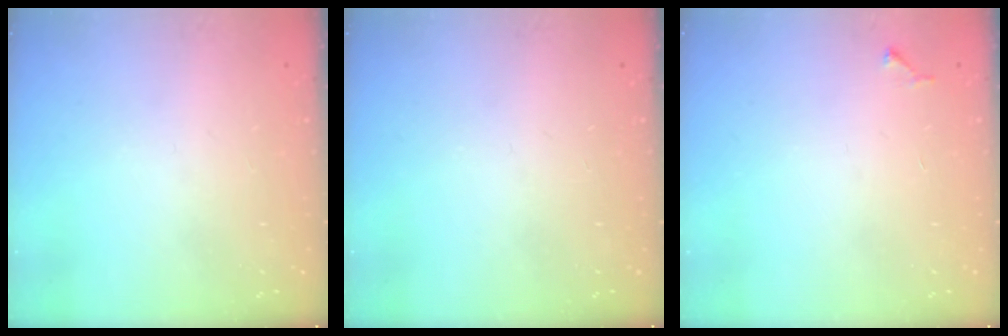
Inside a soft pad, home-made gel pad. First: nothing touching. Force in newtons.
{"total": 0.0}
{"total": 4.2, "press": 4.1, "slide": 0.4}